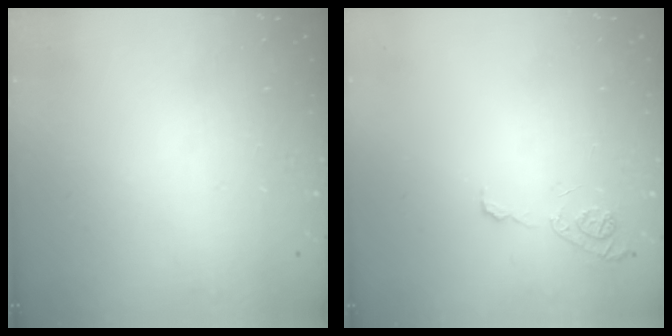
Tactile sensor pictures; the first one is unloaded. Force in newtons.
{"total": 7.6, "press": 7.5, "slide": 0.8}